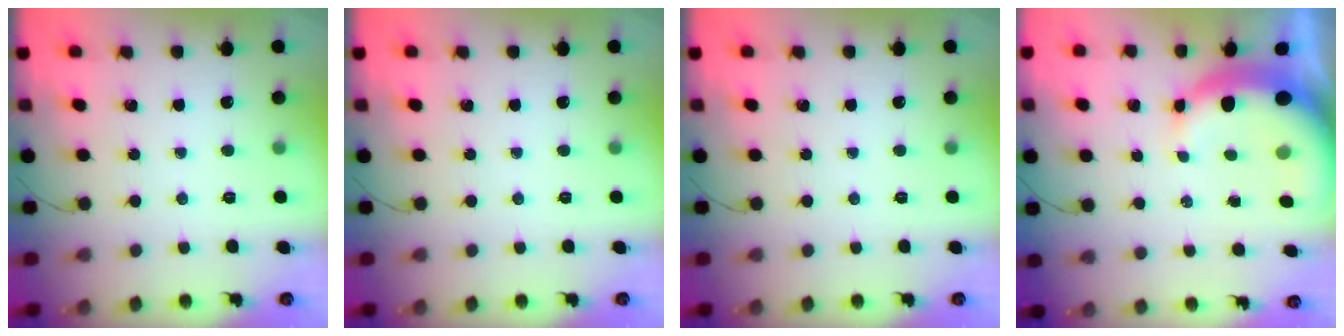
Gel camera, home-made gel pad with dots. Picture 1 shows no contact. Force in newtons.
{"total": 0.0}
{"total": 0.0}
{"total": 10.3, "press": 10.1, "slide": 2.2}